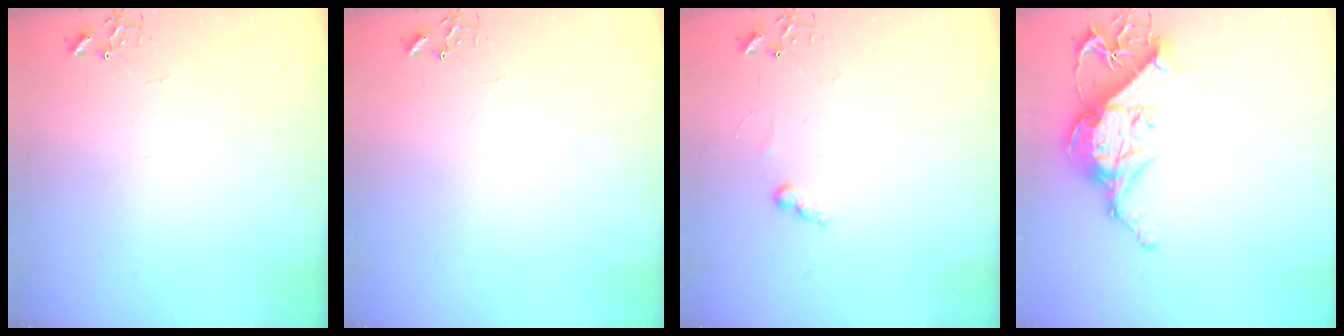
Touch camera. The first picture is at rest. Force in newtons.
{"total": 0.0}
{"total": 6.1, "press": 6.1, "slide": 0.3}
{"total": 15.3, "press": 15.1, "slide": 2.1}